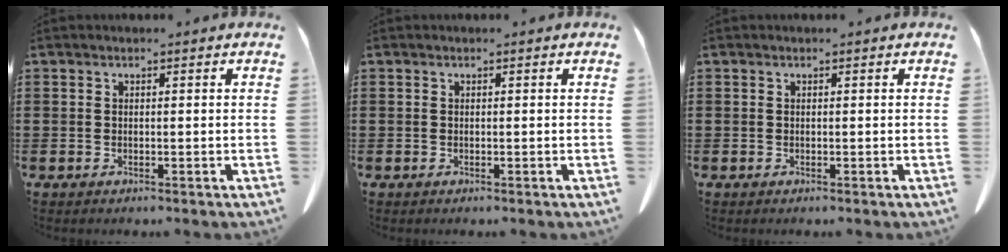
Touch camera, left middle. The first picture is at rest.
{"total": 0.0}
{"total": 0.0}